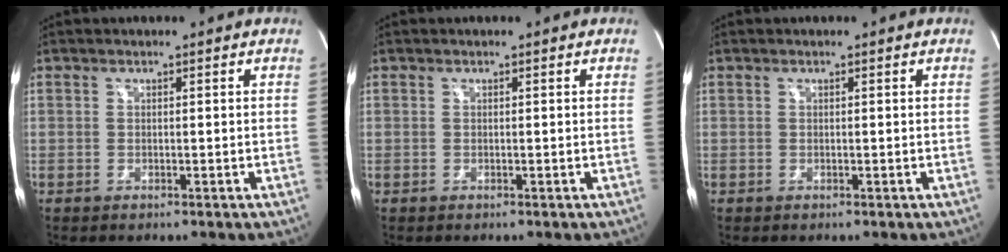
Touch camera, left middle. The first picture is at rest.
{"total": 0.0}
{"total": 0.0}